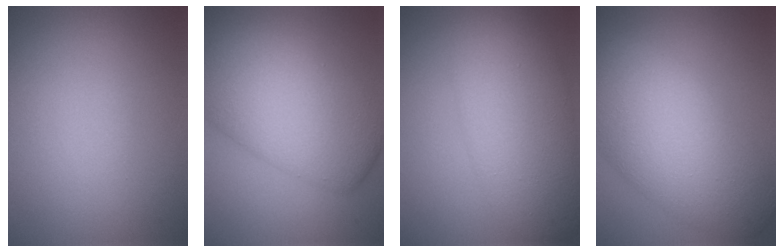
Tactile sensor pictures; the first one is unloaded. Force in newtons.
{"total": 10.5, "press": 10.4, "slide": 0.7}
{"total": 8.1, "press": 8.1, "slide": 0.0}
{"total": 9.9, "press": 9.9, "slide": 0.6}